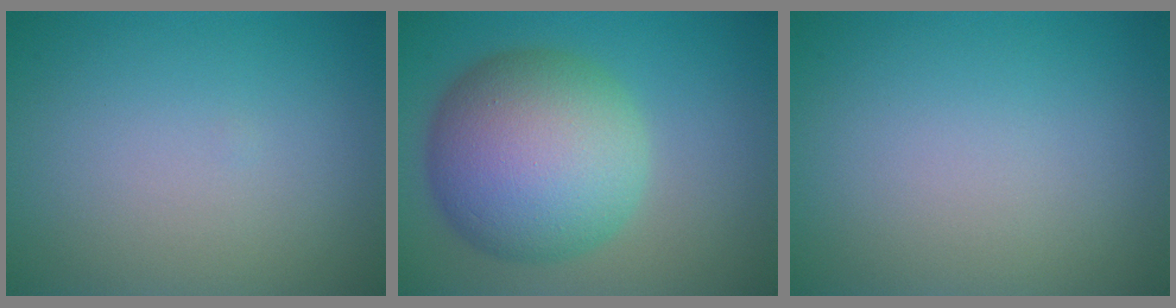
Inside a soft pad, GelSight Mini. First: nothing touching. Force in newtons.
{"total": 11.2, "press": 11.2, "slide": 0.3}
{"total": 0.0}